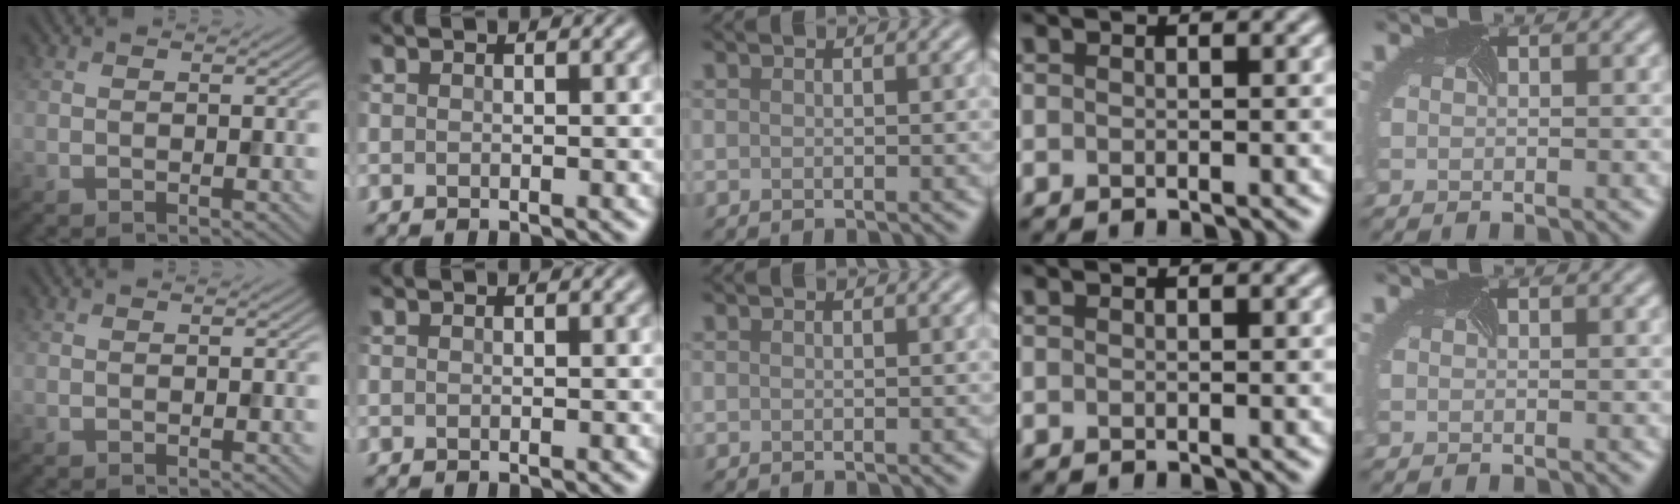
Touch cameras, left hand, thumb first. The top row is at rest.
{}